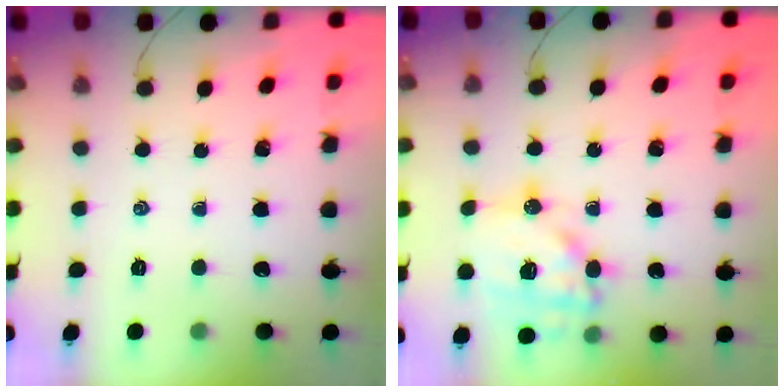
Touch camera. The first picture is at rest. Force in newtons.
{"total": 16.1, "press": 15.9, "slide": 2.5}